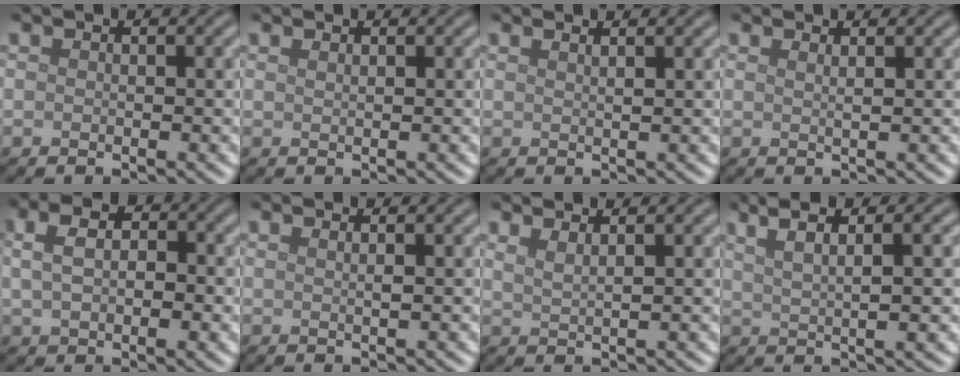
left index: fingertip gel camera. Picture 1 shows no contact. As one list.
[{"total": 0.8, "force": [0.6, 0.3, 0.5], "torque": [-0.003, -0.001, 0.005]}, {"total": 2.3, "force": [1.6, 1.0, 1.4], "torque": [0.006, 0.008, -0.007]}, {"total": 1.7, "force": [1.0, 0.7, 1.1], "torque": [0.001, 0.000, -0.005]}, {"total": 5.2, "force": [1.1, 3.2, 3.9], "torque": [-0.060, 0.014, 0.011]}, {"total": 1.2, "force": [0.7, 0.5, 0.9], "torque": [-0.003, -0.001, -0.001]}, {"total": 2.4, "force": [1.7, 0.9, 1.5], "torque": [-0.009, 0.008, 0.011]}, {"total": 6.3, "force": [3.3, 2.1, 5.0], "torque": [-0.064, 0.022, 0.027]}]